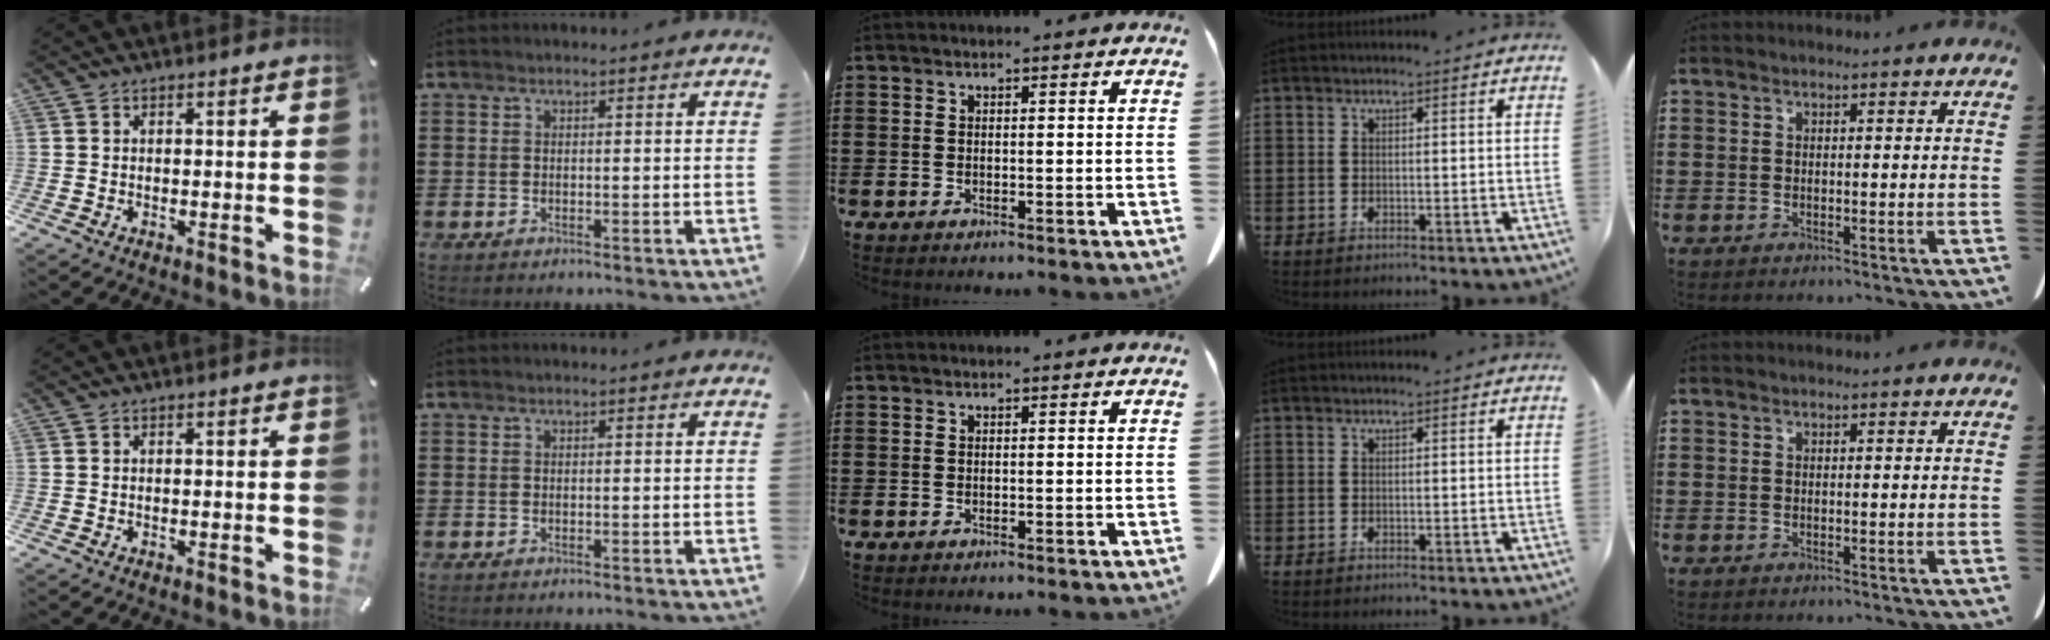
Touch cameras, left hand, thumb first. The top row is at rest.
{}